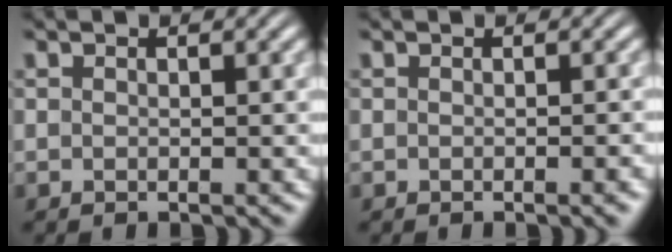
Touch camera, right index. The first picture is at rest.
{"total": 0.6, "force": [-0.4, -0.1, 0.4], "torque": [-0.003, 0.006, -0.009]}